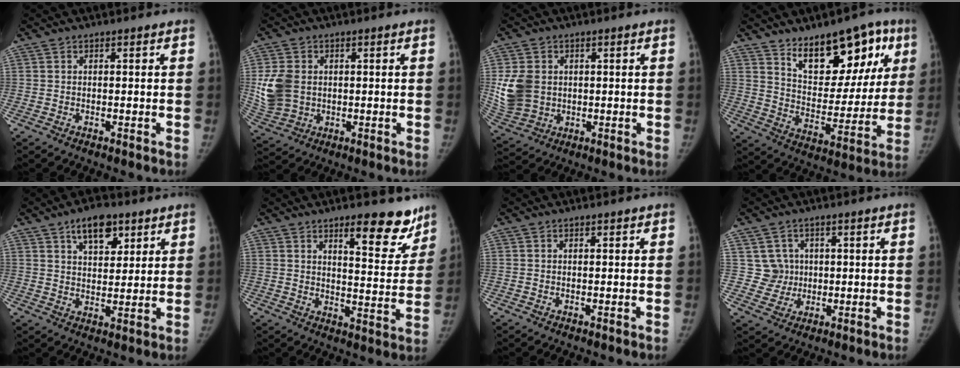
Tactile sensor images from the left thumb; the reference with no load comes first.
{"total": 9.1, "force": [0.8, 7.2, 5.5], "torque": [-0.106, -0.001, 0.027]}
{"total": 9.7, "force": [1.0, 7.8, 5.6], "torque": [-0.100, -0.003, 0.032]}
{"total": 18.0, "force": [10.0, 9.2, 11.8], "torque": [-0.102, -0.053, 0.157]}
{"total": 8.6, "force": [5.0, 4.6, 5.3], "torque": [-0.053, -0.025, 0.078]}
{"total": 11.7, "force": [8.2, 3.9, 7.4], "torque": [-0.052, -0.055, 0.115]}
{"total": 0.0}
{"total": 4.8, "force": [1.1, 4.6, 0.1], "torque": [0.027, -0.001, 0.021]}